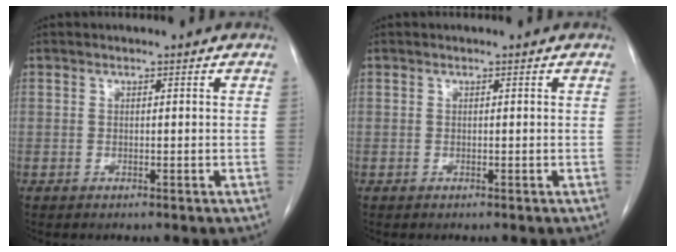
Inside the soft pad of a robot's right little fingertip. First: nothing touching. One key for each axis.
{"total": 0.0}